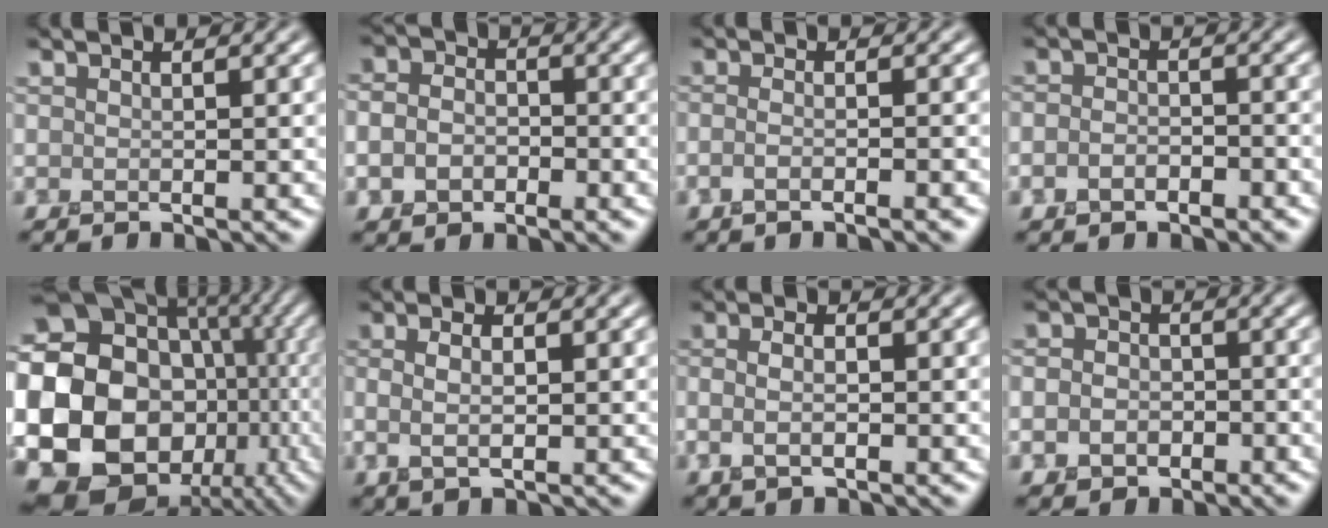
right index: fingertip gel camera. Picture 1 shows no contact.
{"total": 4.2, "force": [-0.9, 3.3, 2.4], "torque": [-0.023, -0.001, -0.028]}
{"total": 3.4, "force": [-1.4, 1.2, 2.9], "torque": [-0.026, -0.001, -0.031]}
{"total": 2.0, "force": [-1.0, 1.3, 1.2], "torque": [-0.022, 0.001, -0.023]}
{"total": 24.0, "force": [-4.1, 20.4, 11.9], "torque": [-0.227, -0.019, -0.093]}
{"total": 2.5, "force": [0.3, 0.9, 2.3], "torque": [-0.045, 0.000, 0.002]}
{"total": 2.4, "force": [-0.2, 1.1, 2.1], "torque": [-0.043, -0.003, -0.006]}
{"total": 3.7, "force": [-1.0, 3.1, 1.8], "torque": [-0.010, -0.006, -0.023]}